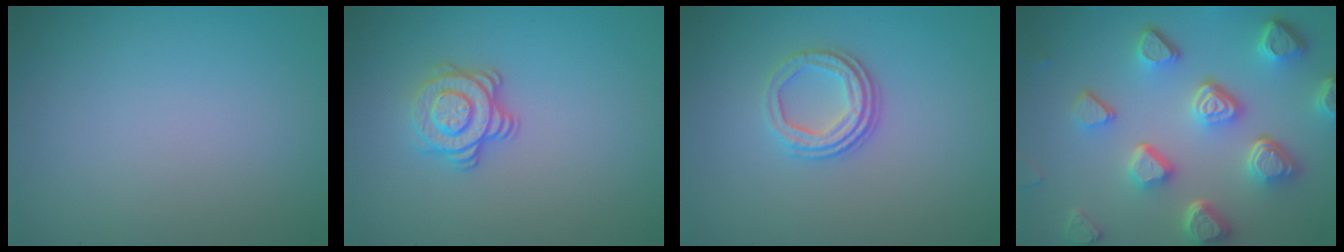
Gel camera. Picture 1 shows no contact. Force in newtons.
{"total": 3.1, "press": 2.5, "slide": 1.7}
{"total": 3.1, "press": 2.3, "slide": 2.0}
{"total": 7.5, "press": 5.6, "slide": 5.0}